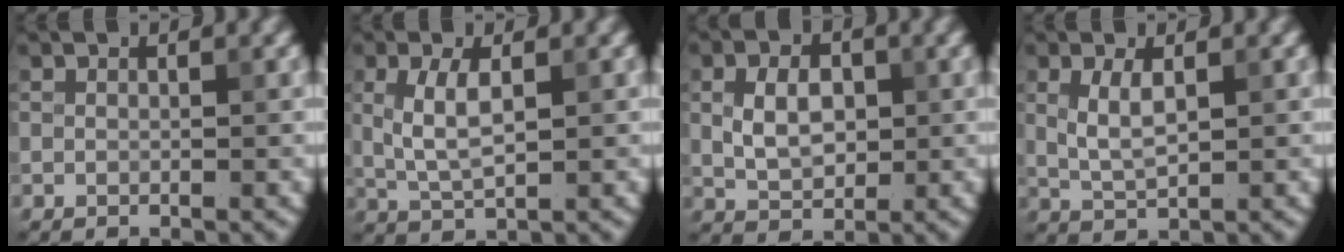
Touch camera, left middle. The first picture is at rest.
{"total": 3.5, "force": [0.5, 1.4, 3.1], "torque": [-0.071, 0.001, 0.012]}
{"total": 4.0, "force": [0.4, 2.7, 2.9], "torque": [-0.060, 0.001, 0.008]}
{"total": 2.6, "force": [0.6, 1.0, 2.3], "torque": [-0.050, 0.000, 0.016]}